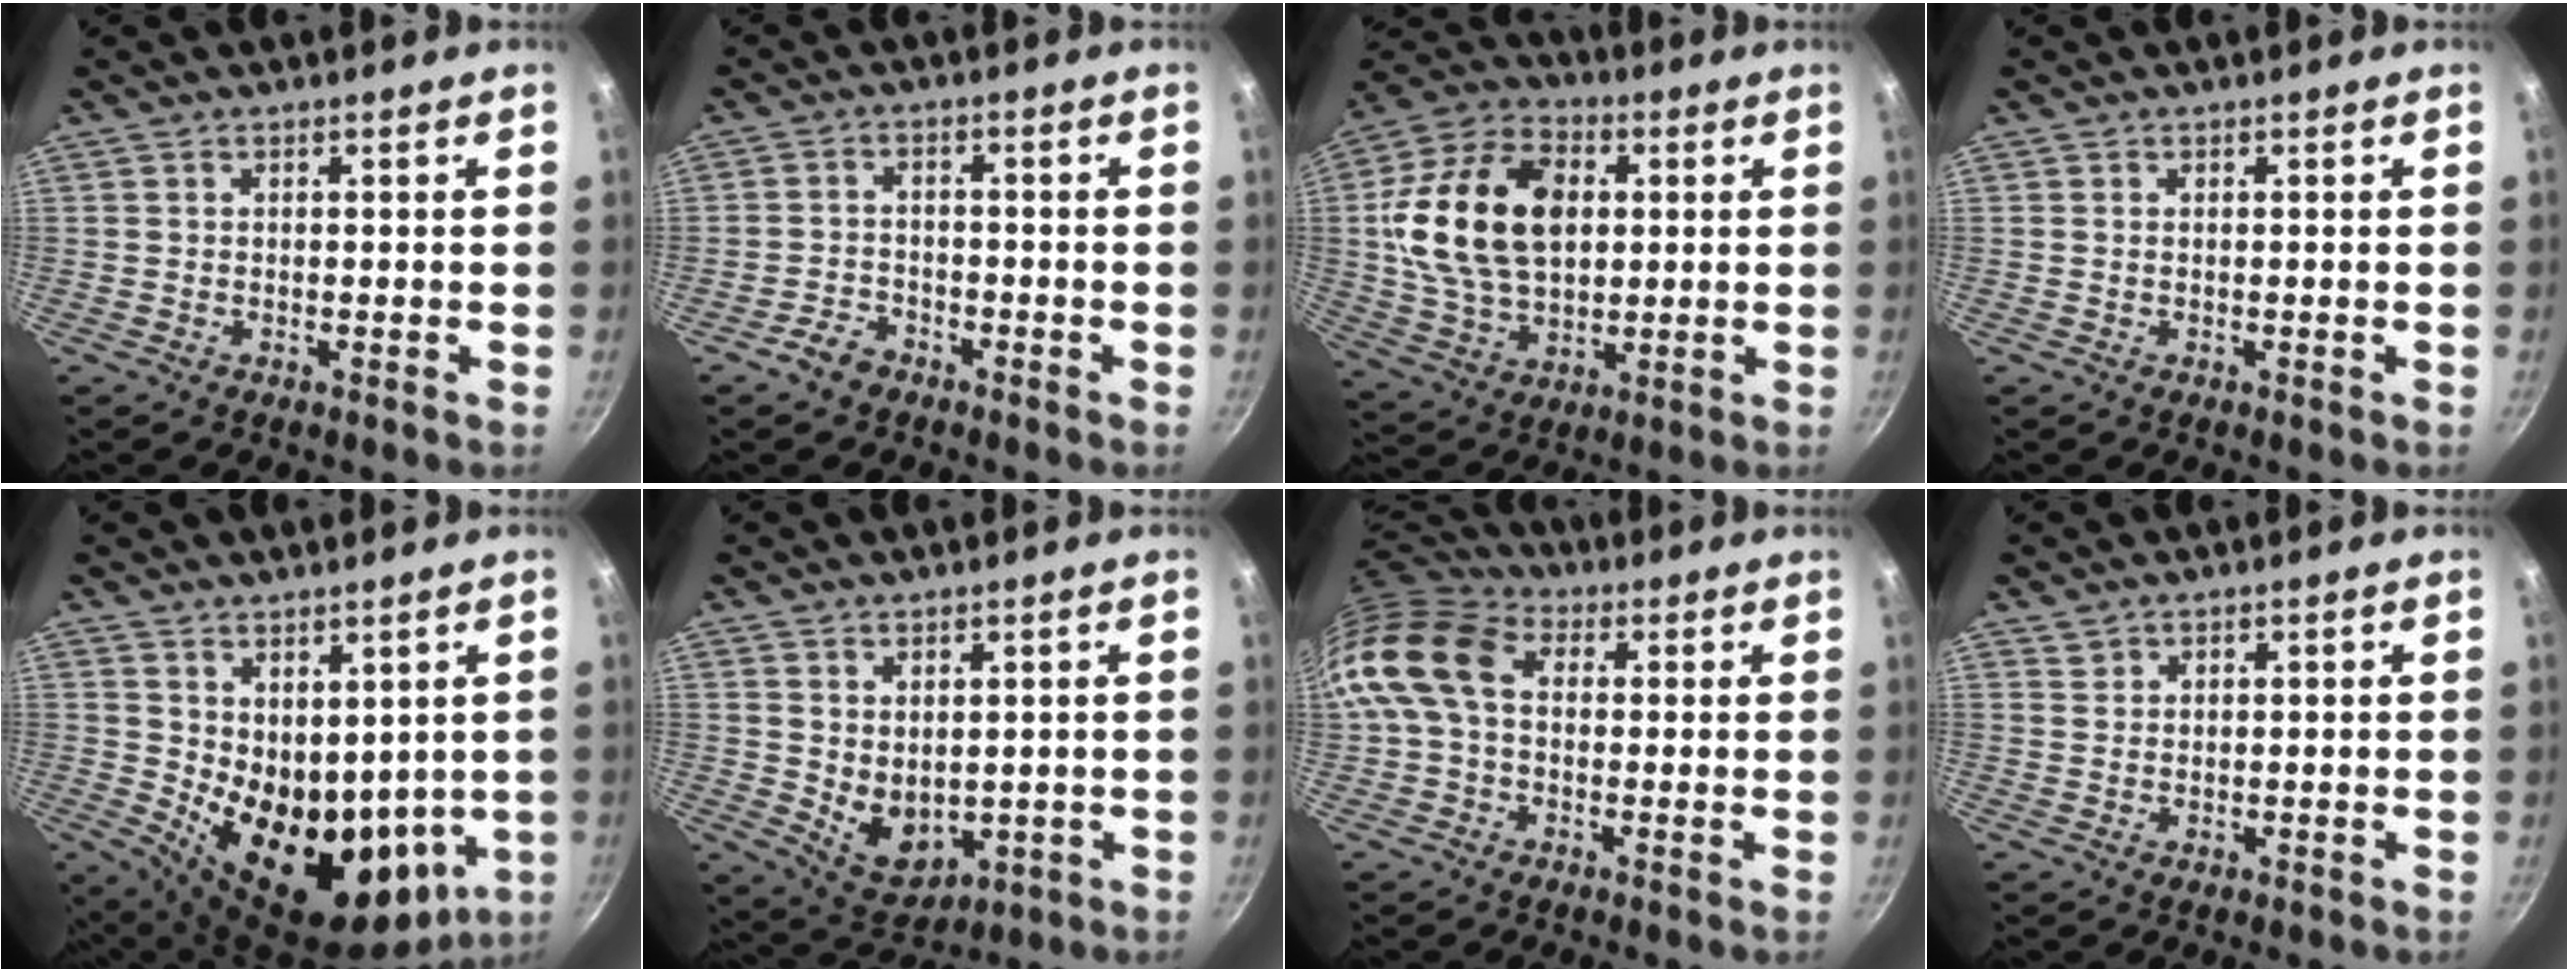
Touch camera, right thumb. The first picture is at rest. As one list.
[{"total": 3.8, "force": [-2.8, 2.3, 1.3], "torque": [-0.020, 0.031, -0.048]}, {"total": 20.7, "force": [3.0, 13.8, 15.1], "torque": [-0.262, 0.006, 0.049]}, {"total": 0.0}, {"total": 17.0, "force": [1.8, 10.7, 13.2], "torque": [-0.164, -0.045, 0.060]}, {"total": 7.2, "force": [1.2, 5.0, 5.0], "torque": [-0.063, -0.023, 0.044]}, {"total": 12.8, "force": [1.2, 9.1, 8.9], "torque": [-0.159, 0.025, 0.003]}, {"total": 1.1, "force": [0.9, 0.7, 0.1], "torque": [0.008, 0.000, 0.019]}]